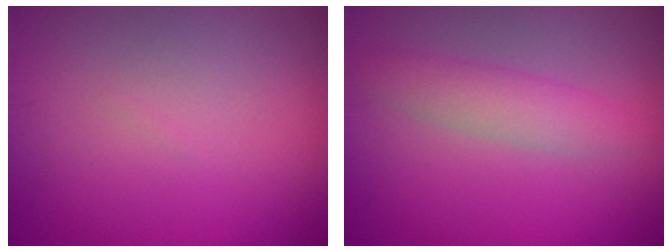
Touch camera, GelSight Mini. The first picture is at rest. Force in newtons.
{"total": 3.0, "press": 3.0, "slide": 0.1}